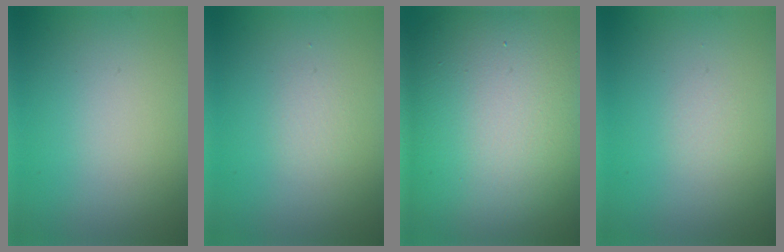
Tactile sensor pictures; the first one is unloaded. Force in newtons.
{"total": 0.9, "press": 0.9, "slide": 0.1}
{"total": 20.3, "press": 20.2, "slide": 1.3}
{"total": 0.6, "press": 0.6, "slide": 0.0}